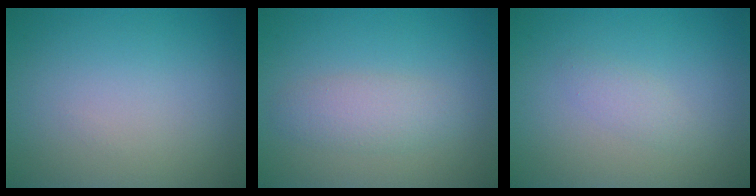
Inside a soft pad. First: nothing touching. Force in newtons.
{"total": 2.4, "press": 2.4, "slide": 0.1}
{"total": 1.2, "press": 1.2, "slide": 0.0}